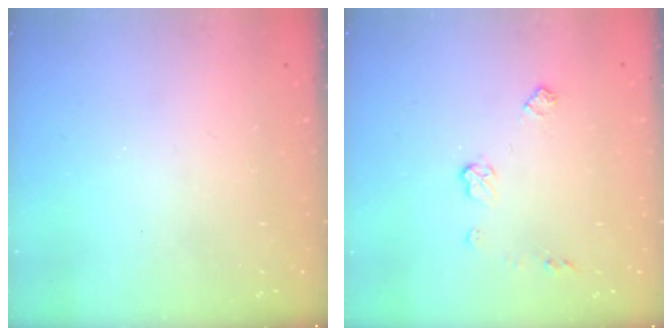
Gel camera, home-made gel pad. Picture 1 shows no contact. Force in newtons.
{"total": 6.0, "press": 6.0, "slide": 0.5}